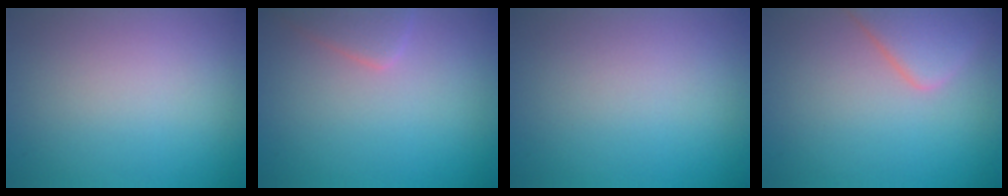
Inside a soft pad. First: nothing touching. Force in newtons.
{"total": 2.2, "press": 2.2, "slide": 0.2}
{"total": 0.0}
{"total": 4.1, "press": 4.1, "slide": 0.1}